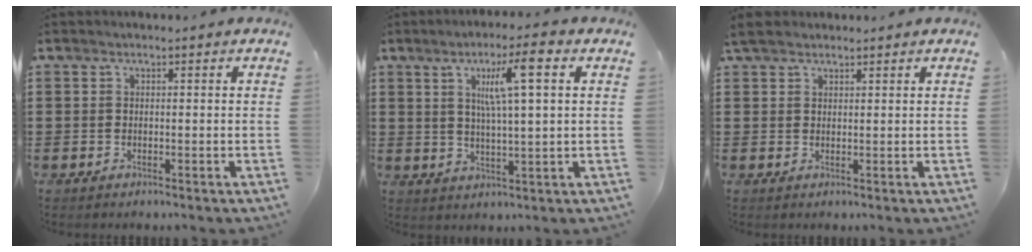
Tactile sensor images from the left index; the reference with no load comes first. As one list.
[{"total": 8.2, "force": [3.3, 0.7, 7.5], "torque": [-0.144, 0.004, 0.049]}, {"total": 2.6, "force": [2.1, 1.0, 1.0], "torque": [-0.027, 0.007, 0.042]}]